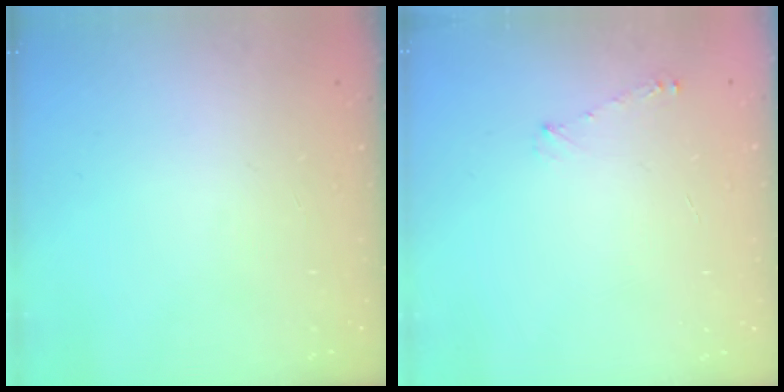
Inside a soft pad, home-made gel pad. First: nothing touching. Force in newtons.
{"total": 4.3, "press": 4.3, "slide": 0.5}